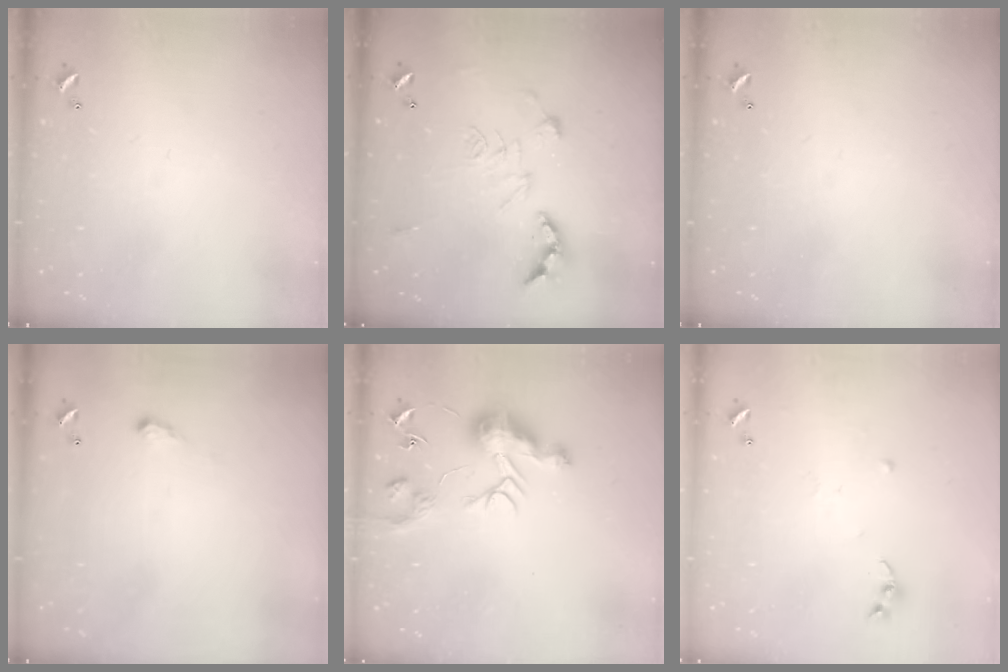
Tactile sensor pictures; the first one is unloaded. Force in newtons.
{"total": 2.5, "press": 2.0, "slide": 1.5}
{"total": 0.0}
{"total": 2.0, "press": 2.0, "slide": 0.3}
{"total": 10.0, "press": 10.0, "slide": 0.6}
{"total": 4.8, "press": 4.7, "slide": 0.5}